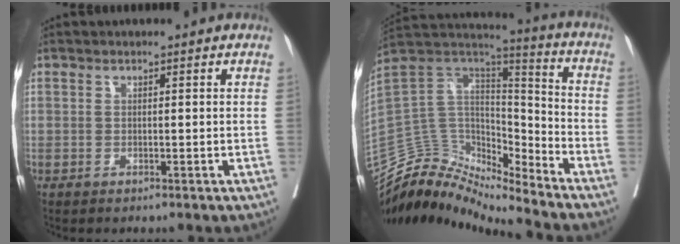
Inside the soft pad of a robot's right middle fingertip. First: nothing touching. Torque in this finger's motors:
{"motor_torque": [0.07, -0.26, -0.09, -0.05]}